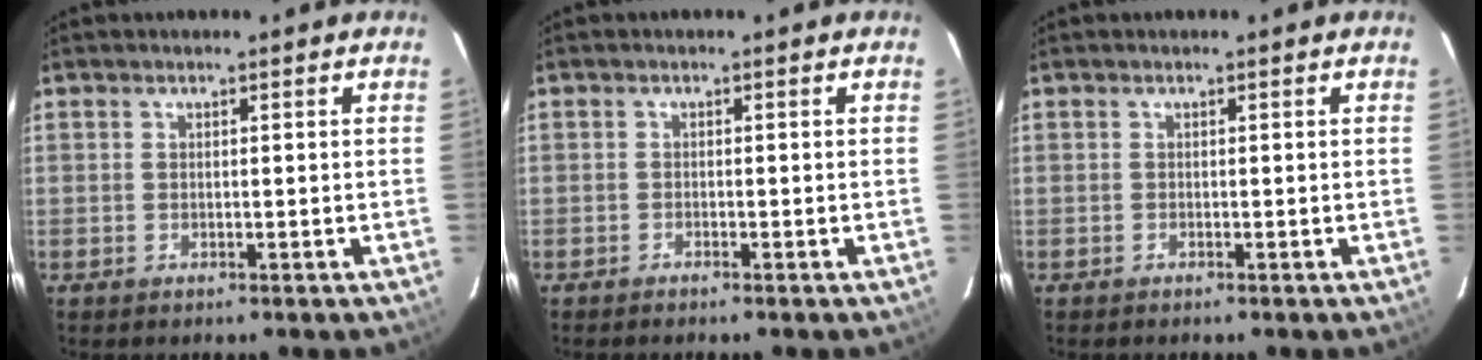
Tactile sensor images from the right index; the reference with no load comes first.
{"total": 0.8, "force": [-0.8, 0.0, 0.1], "torque": [-0.006, -0.002, -0.015]}
{"total": 0.0}